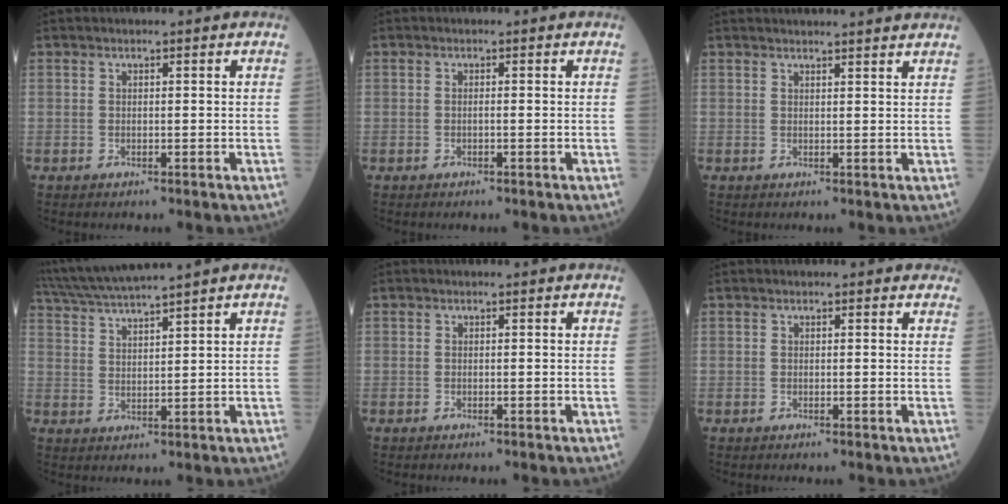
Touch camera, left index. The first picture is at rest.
{"total": 0.0}
{"total": 9.4, "force": [9.0, 0.2, 3.0], "torque": [-0.036, 0.025, 0.095]}
{"total": 9.1, "force": [8.1, -1.6, 3.7], "torque": [-0.072, 0.019, 0.150]}
{"total": 0.0}
{"total": 1.4, "force": [1.2, 0.7, 0.3], "torque": [-0.002, 0.004, 0.002]}